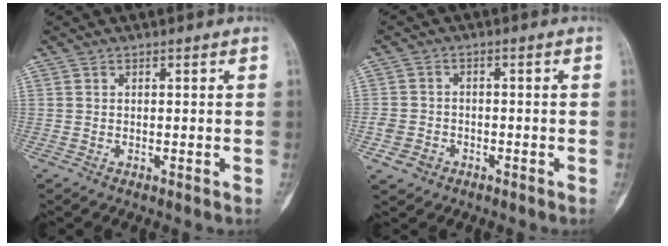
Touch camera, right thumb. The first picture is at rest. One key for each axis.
{"total": 4.2, "fx": -2.0, "fy": 3.4, "fz": 1.6, "tx": -0.023, "ty": 0.019, "tz": -0.030}